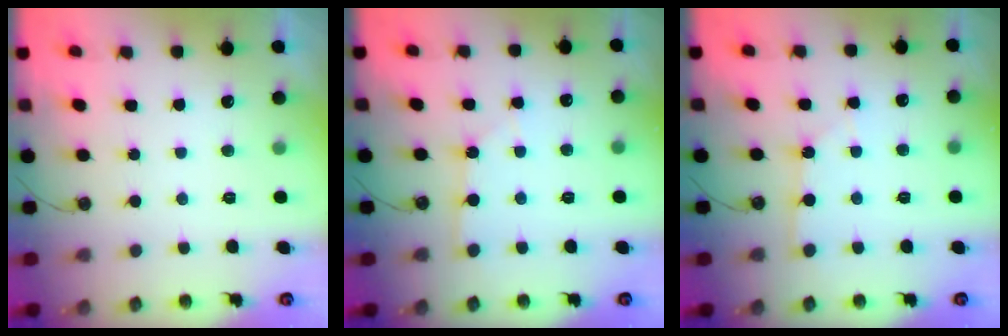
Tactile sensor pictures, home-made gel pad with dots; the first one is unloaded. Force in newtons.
{"total": 2.2, "press": 2.2, "slide": 0.4}
{"total": 2.2, "press": 2.2, "slide": 0.4}